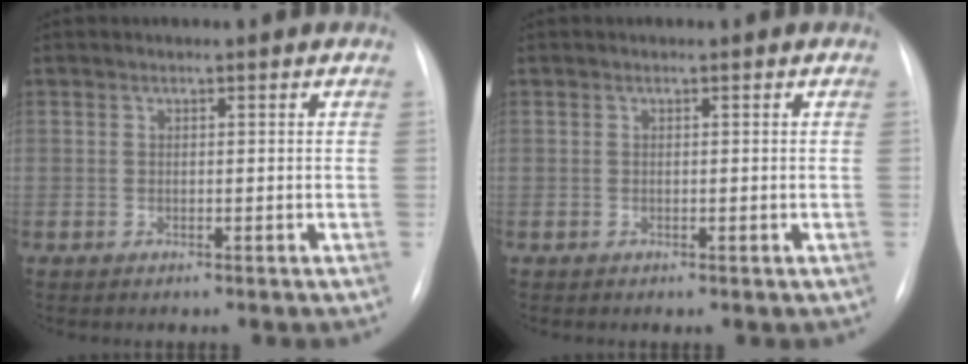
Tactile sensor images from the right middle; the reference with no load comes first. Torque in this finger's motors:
{"motor_torque": [0.96, -0.95, 0.03, 0.01]}